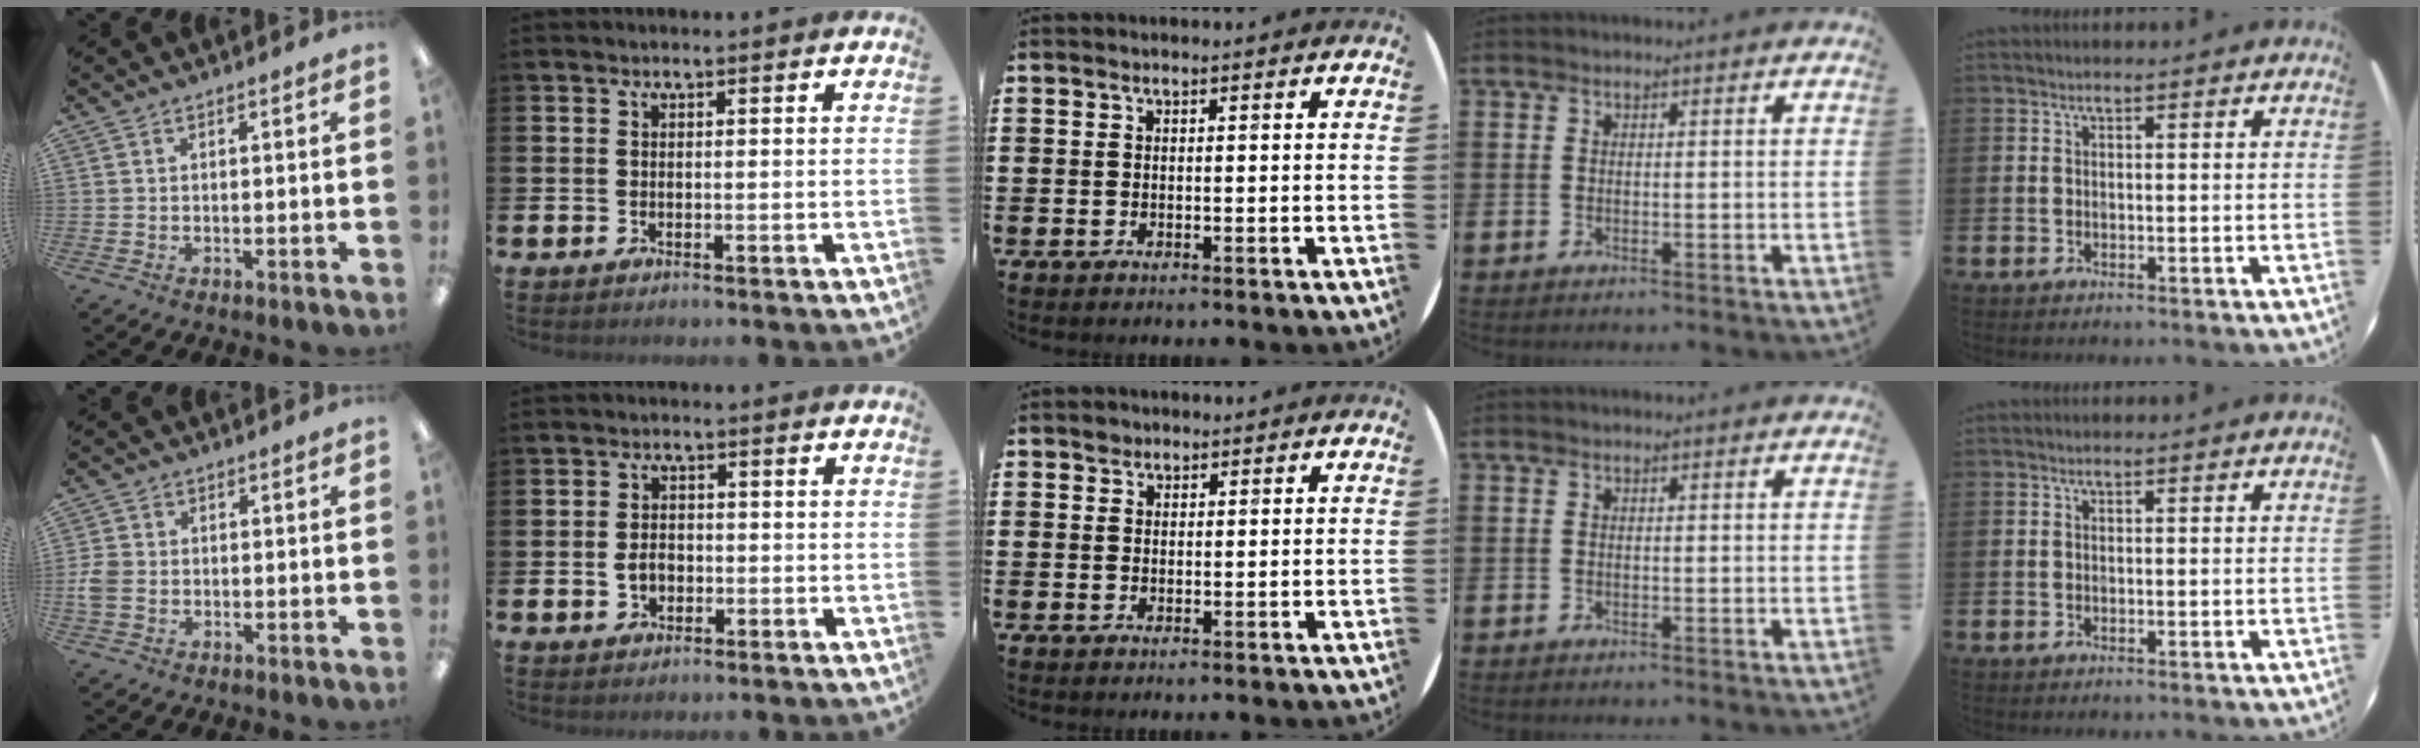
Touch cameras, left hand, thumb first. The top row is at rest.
{"thumb": {"total": 3.8, "force": [-0.5, 3.1, 2.1], "torque": [-0.032, 0.003, -0.010]}, "index": {"total": 2.5, "force": [-0.5, 1.9, 1.5], "torque": [-0.017, 0.000, -0.015]}, "middle": {"total": 1.2, "force": [1.0, 0.6, 0.0], "torque": [0.007, -0.002, 0.019]}}